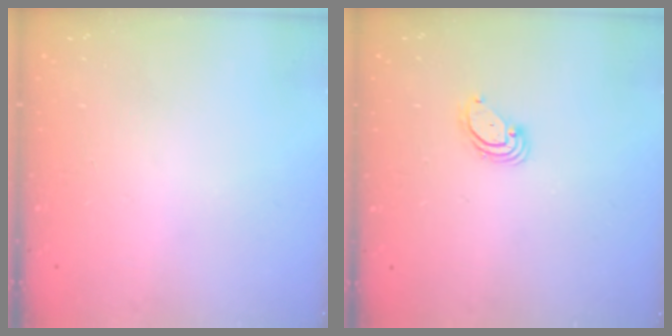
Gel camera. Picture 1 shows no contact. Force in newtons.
{"total": 4.1, "press": 4.0, "slide": 0.3}